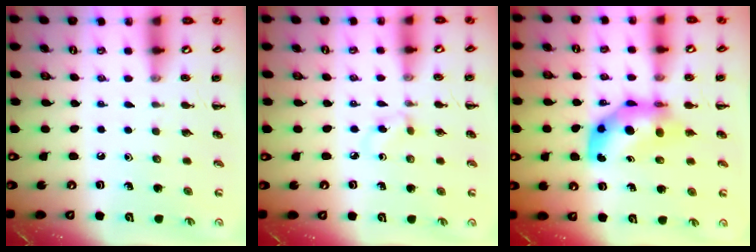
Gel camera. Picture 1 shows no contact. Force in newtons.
{"total": 3.2, "press": 3.0, "slide": 1.2}
{"total": 8.3, "press": 8.1, "slide": 1.9}